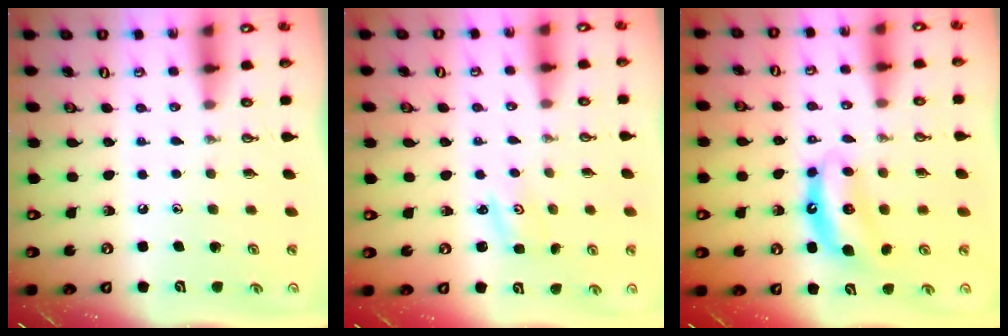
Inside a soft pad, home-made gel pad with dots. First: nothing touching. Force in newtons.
{"total": 1.5, "press": 1.5, "slide": 0.3}
{"total": 7.9, "press": 7.9, "slide": 0.4}